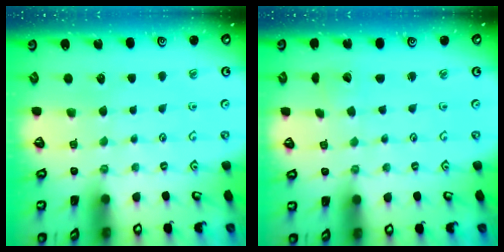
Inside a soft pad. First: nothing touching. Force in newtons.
{"total": 1.2, "press": 1.2, "slide": 0.1}